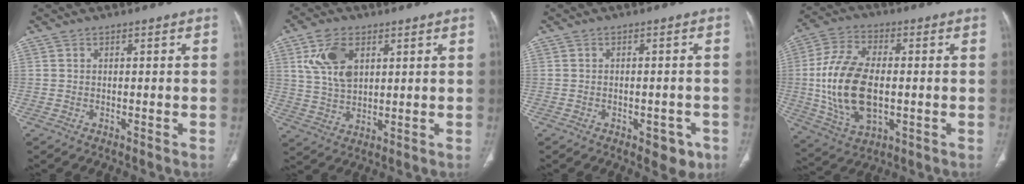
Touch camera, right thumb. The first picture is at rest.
{"total": 9.4, "force": [3.6, 5.7, 6.6], "torque": [-0.118, -0.010, 0.075]}
{"total": 4.9, "force": [-2.4, 2.8, 3.3], "torque": [-0.021, 0.009, -0.024]}
{"total": 17.9, "force": [-0.9, 10.0, 14.8], "torque": [-0.293, 0.003, -0.007]}